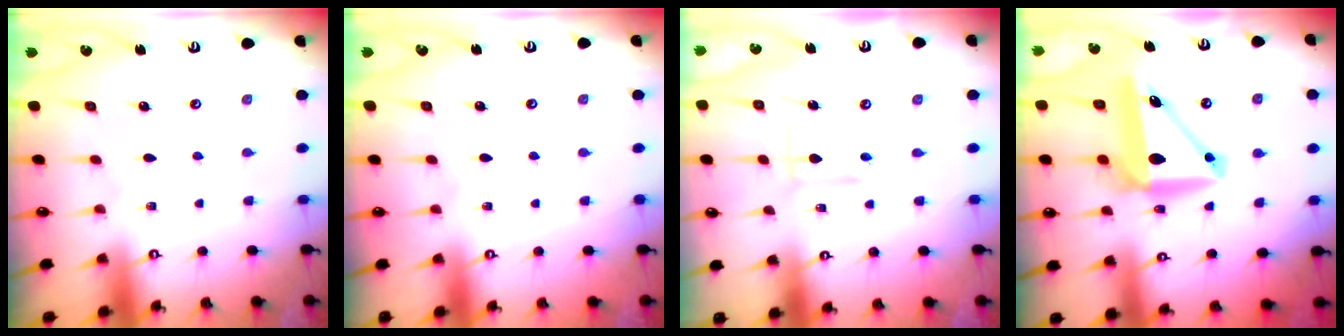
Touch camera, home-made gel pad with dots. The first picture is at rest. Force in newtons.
{"total": 0.0}
{"total": 4.5, "press": 4.4, "slide": 0.7}
{"total": 12.0, "press": 11.2, "slide": 4.3}